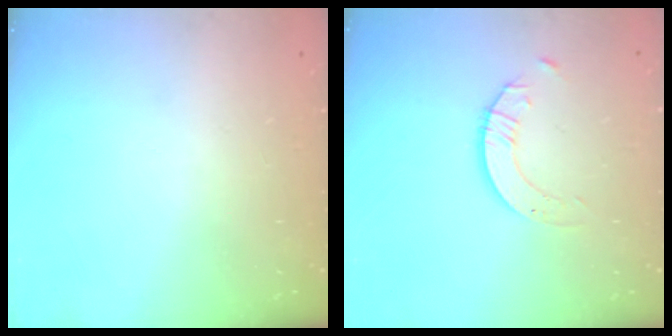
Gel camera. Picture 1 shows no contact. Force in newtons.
{"total": 2.1, "press": 2.1, "slide": 0.2}